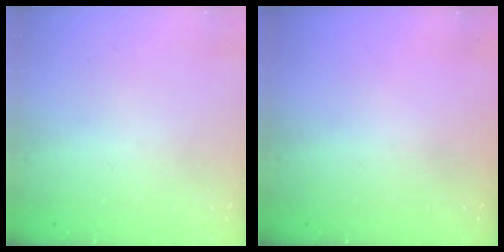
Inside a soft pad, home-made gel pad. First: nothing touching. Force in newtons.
{"total": 0.0}